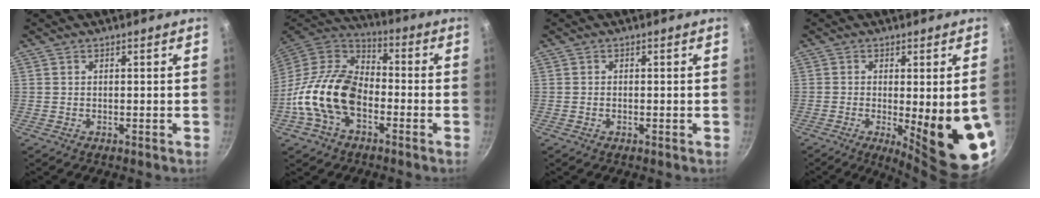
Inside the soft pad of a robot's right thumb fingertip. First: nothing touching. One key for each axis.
{"total": 18.0, "fx": -5.0, "fy": 11.5, "fz": 13.0, "tx": -0.215, "ty": 0.040, "tz": -0.113}
{"total": 0.6, "fx": -0.2, "fy": 0.4, "fz": 0.4, "tx": -0.006, "ty": 0.003, "tz": -0.005}
{"total": 14.6, "fx": -2.6, "fy": 3.3, "fz": 13.9, "tx": -0.168, "ty": -0.023, "tz": -0.023}